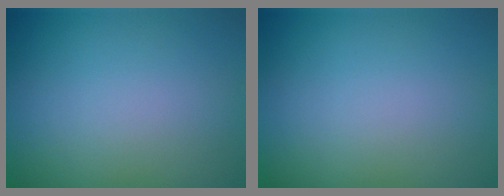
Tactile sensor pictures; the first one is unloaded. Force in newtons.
{"total": 0.0}